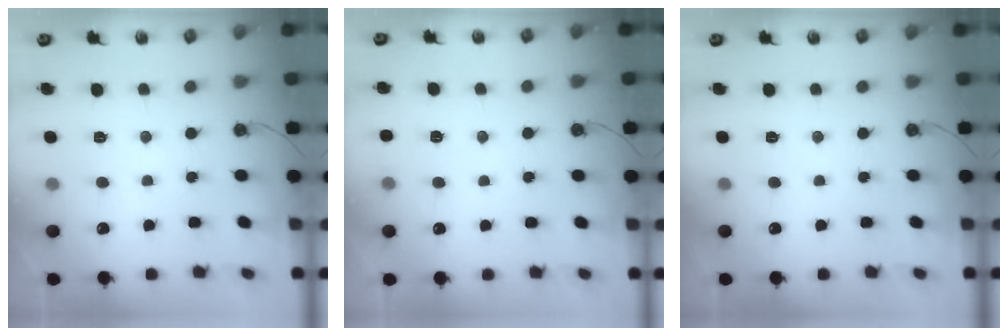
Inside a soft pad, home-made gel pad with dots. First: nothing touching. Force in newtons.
{"total": 2.7, "press": 2.6, "slide": 0.8}
{"total": 0.0}